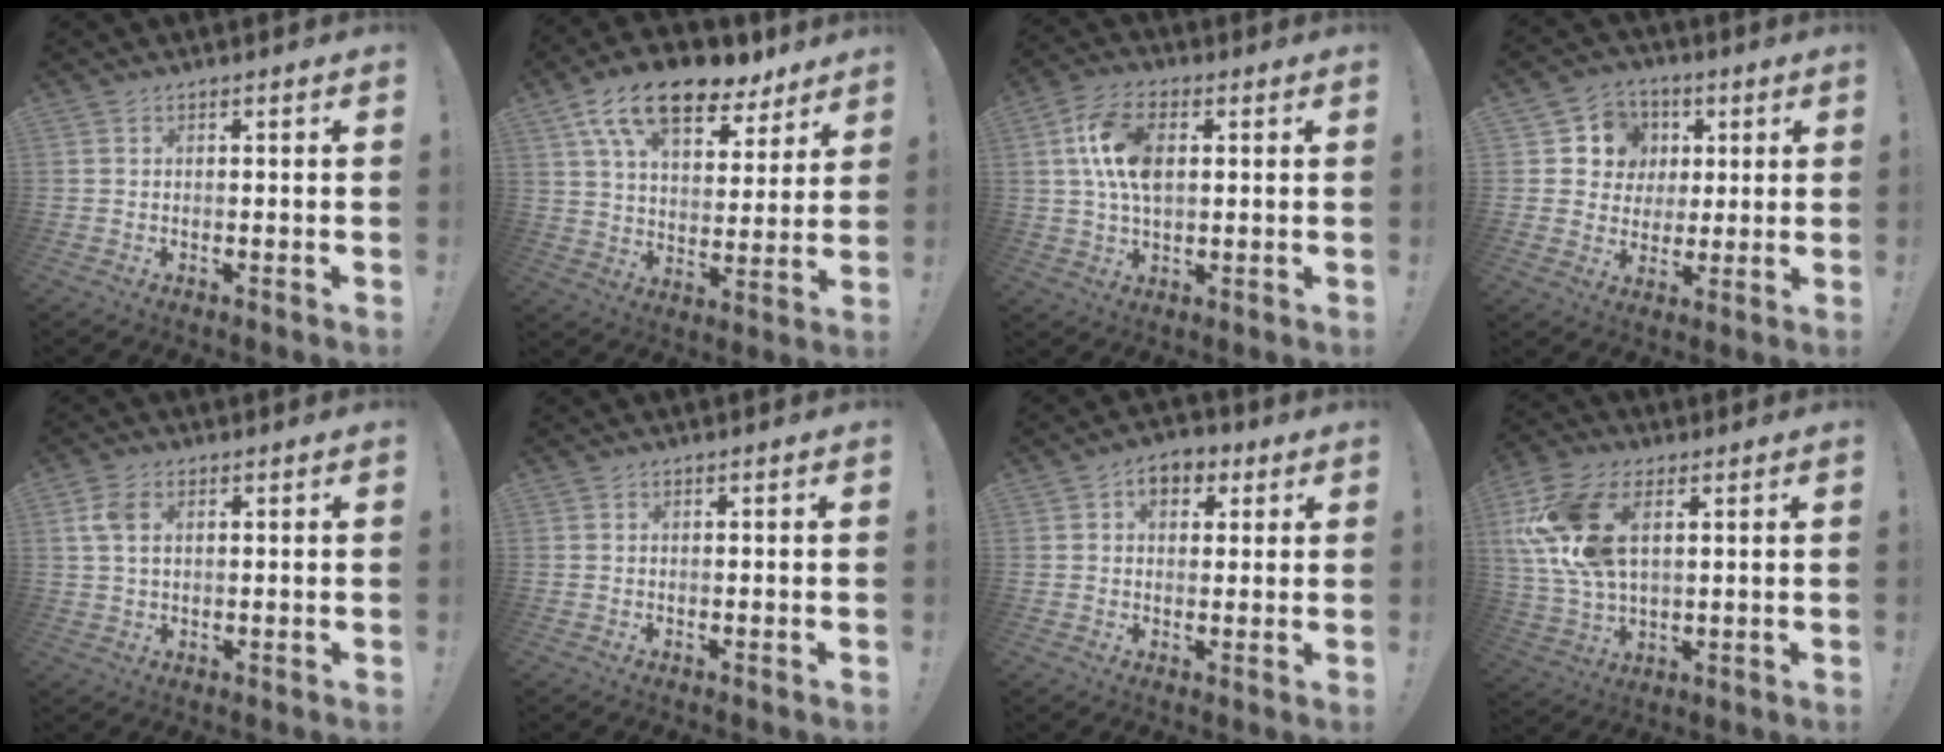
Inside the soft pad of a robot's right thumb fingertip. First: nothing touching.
{"total": 17.0, "force": [11.3, 8.1, 9.7], "torque": [-0.163, -0.068, 0.200]}
{"total": 12.2, "force": [2.2, 7.2, 9.6], "torque": [-0.191, 0.003, 0.040]}
{"total": 8.9, "force": [1.5, 8.6, 1.9], "torque": [-0.024, -0.005, 0.037]}
{"total": 11.4, "force": [3.9, 7.0, 8.2], "torque": [-0.167, -0.005, 0.073]}
{"total": 0.0}
{"total": 6.6, "force": [2.8, 4.6, 3.9], "torque": [-0.043, -0.004, 0.048]}
{"total": 18.1, "force": [5.4, 11.2, 13.2], "torque": [-0.265, -0.010, 0.100]}